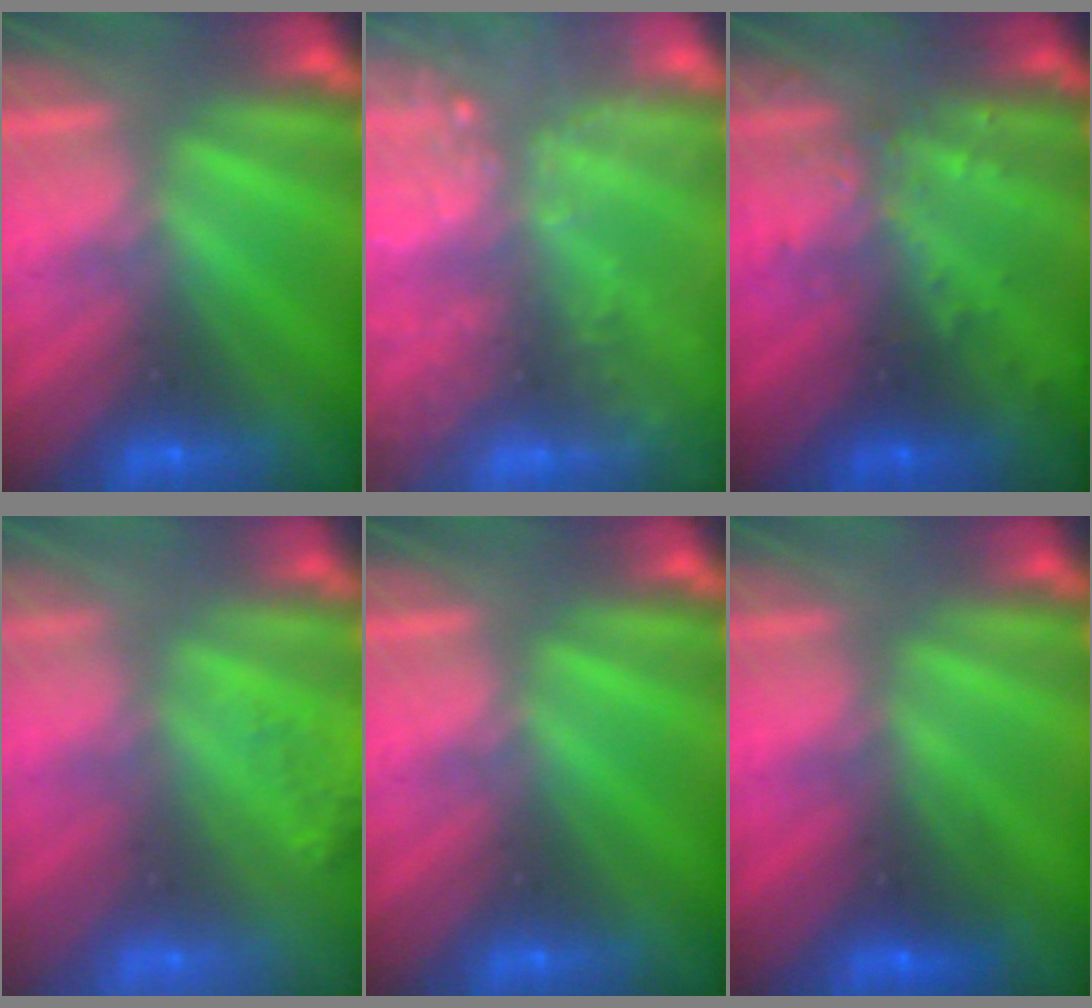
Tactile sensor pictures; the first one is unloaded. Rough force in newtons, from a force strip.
{"total": 7.1}
{"total": 3.3}
{"total": 8.0}
{"total": 0.0}
{"total": 2.7}